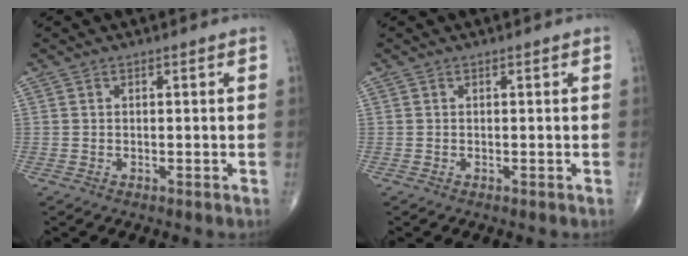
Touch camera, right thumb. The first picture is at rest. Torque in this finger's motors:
{"motor_torque": [0.07, 0.02, 0.32, 0.16, -0.01]}